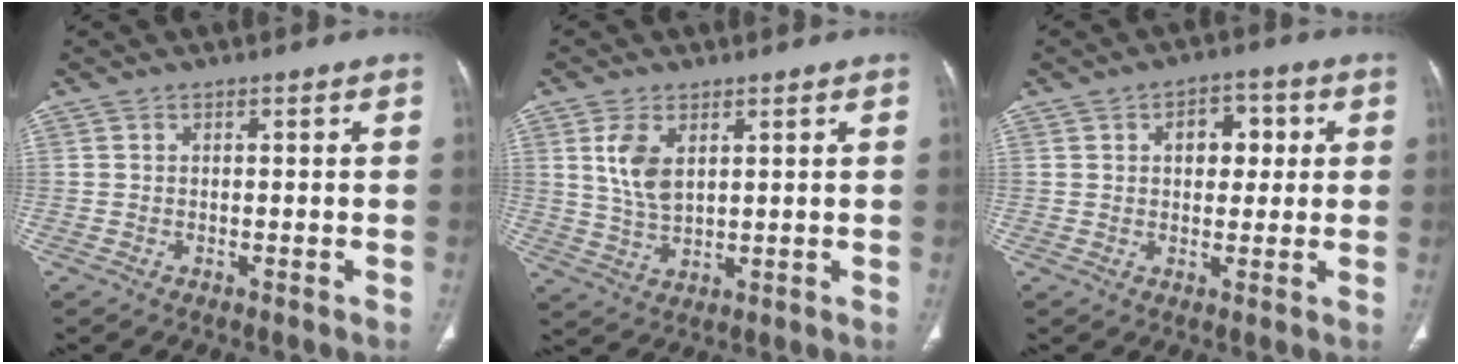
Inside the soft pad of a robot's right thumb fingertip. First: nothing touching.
{"total": 7.3, "force": [2.4, 4.1, 5.6], "torque": [-0.109, -0.008, 0.053]}
{"total": 6.9, "force": [1.4, 4.8, 4.8], "torque": [-0.034, 0.009, 0.018]}